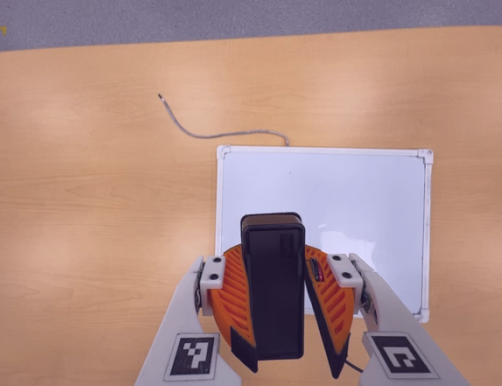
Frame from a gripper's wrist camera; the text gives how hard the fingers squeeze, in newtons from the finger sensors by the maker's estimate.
{"total": 9.9, "left": 10.0, "right": 9.8}